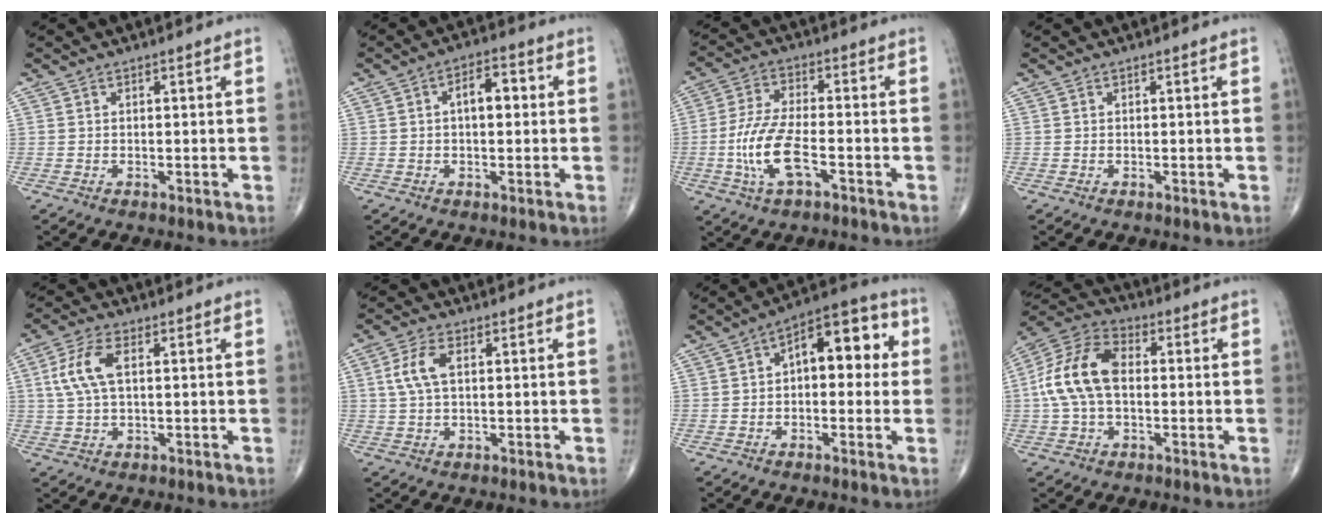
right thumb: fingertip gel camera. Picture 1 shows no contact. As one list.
[{"total": 5.3, "force": [0.5, 2.8, 4.4], "torque": [-0.058, 0.017, 0.001]}, {"total": 10.6, "force": [-3.3, 4.2, 9.1], "torque": [-0.198, 0.017, -0.065]}, {"total": 0.0}, {"total": 7.4, "force": [1.5, 3.5, 6.3], "torque": [-0.148, 0.012, 0.030]}, {"total": 5.5, "force": [1.2, 2.7, 4.6], "torque": [-0.111, 0.009, 0.023]}, {"total": 13.3, "force": [1.9, 7.0, 11.1], "torque": [-0.116, 0.039, 0.017]}, {"total": 13.6, "force": [0.3, 8.4, 10.7], "torque": [-0.216, 0.035, -0.004]}]